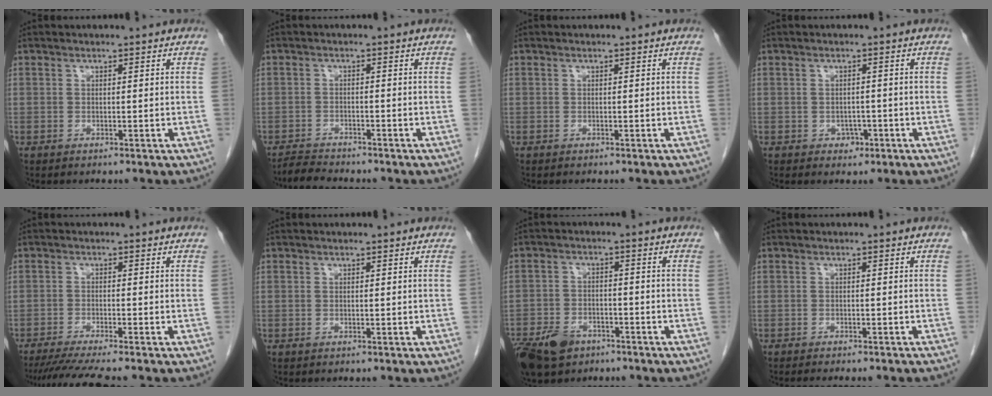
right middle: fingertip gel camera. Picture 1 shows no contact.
{"total": 2.8, "force": [-2.8, 0.1, 0.2], "torque": [-0.007, -0.013, -0.050]}
{"total": 0.6, "force": [-0.5, 0.1, 0.3], "torque": [-0.004, -0.001, -0.007]}
{"total": 1.8, "force": [-0.8, 1.4, 0.8], "torque": [-0.008, 0.006, -0.006]}
{"total": 7.4, "force": [-6.3, -1.1, 3.8], "torque": [-0.056, -0.022, -0.103]}
{"total": 0.0}
{"total": 10.0, "force": [-6.5, 5.9, 4.8], "torque": [-0.105, -0.003, -0.110]}
{"total": 7.8, "force": [-7.0, 0.8, 3.4], "torque": [-0.029, -0.013, -0.082]}